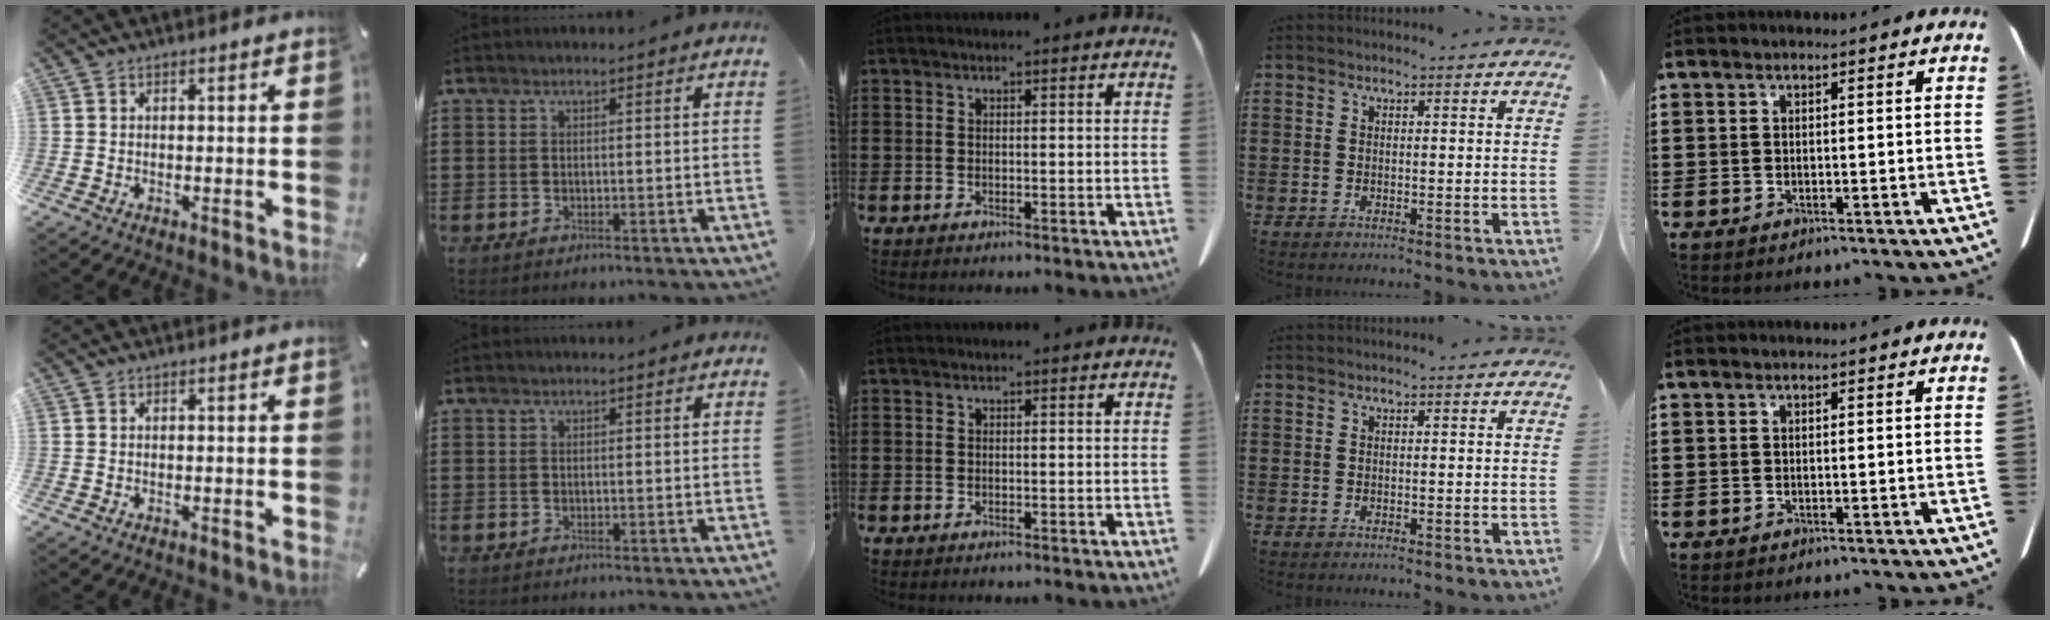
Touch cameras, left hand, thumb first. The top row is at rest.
{}